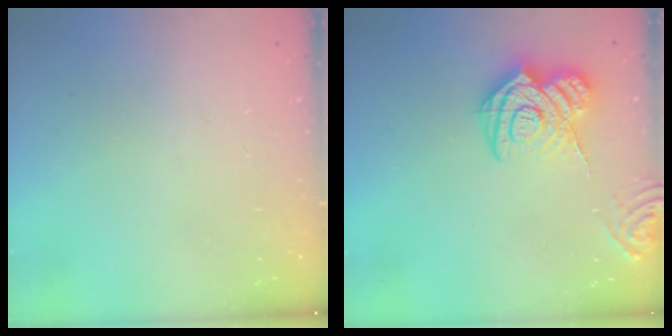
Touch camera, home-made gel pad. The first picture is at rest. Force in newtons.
{"total": 16.0, "press": 15.9, "slide": 1.7}